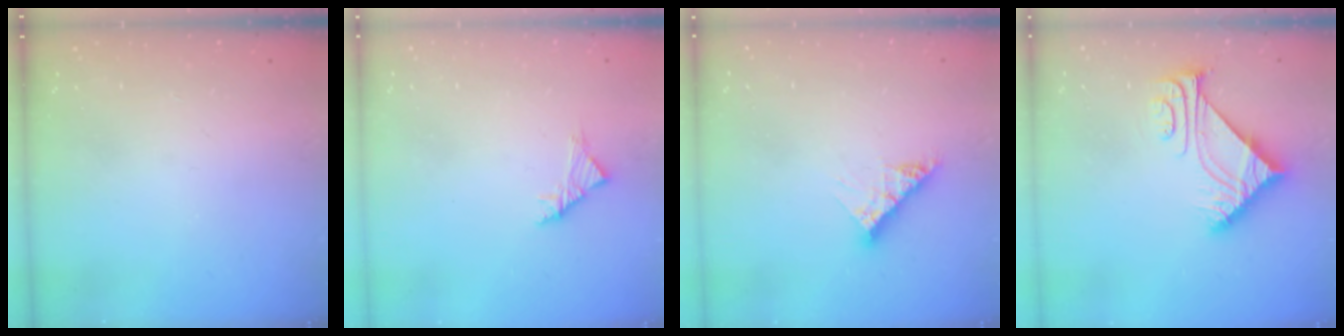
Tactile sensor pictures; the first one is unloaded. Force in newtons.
{"total": 2.8, "press": 2.6, "slide": 0.8}
{"total": 8.6, "press": 8.5, "slide": 0.9}
{"total": 7.7, "press": 7.6, "slide": 1.0}